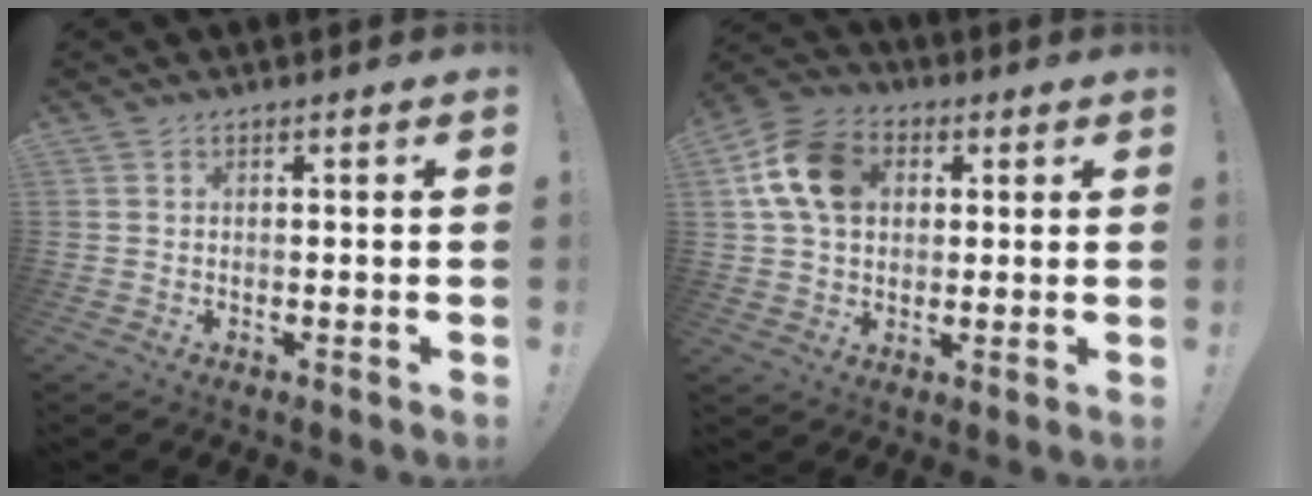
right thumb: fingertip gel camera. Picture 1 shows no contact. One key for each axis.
{"total": 14.1, "fx": 3.7, "fy": 10.8, "fz": 8.4, "tx": -0.151, "ty": 0.001, "tz": 0.076}